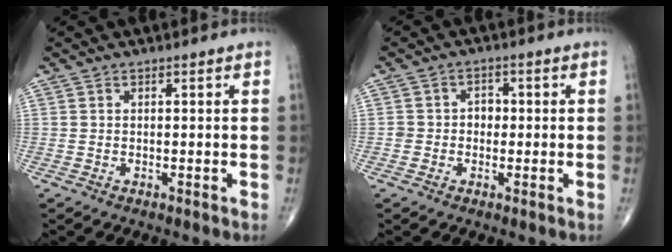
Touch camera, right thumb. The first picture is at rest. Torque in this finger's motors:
{"motor_torque": [0.13, 0.35, 0.32, -0.08, 0.01]}